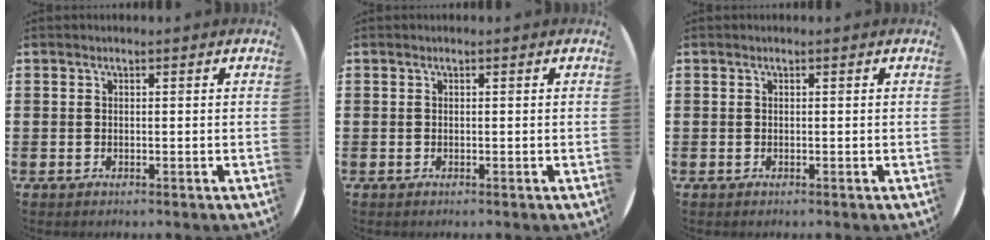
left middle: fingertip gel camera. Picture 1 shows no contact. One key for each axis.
{"total": 0.0}
{"total": 0.0}